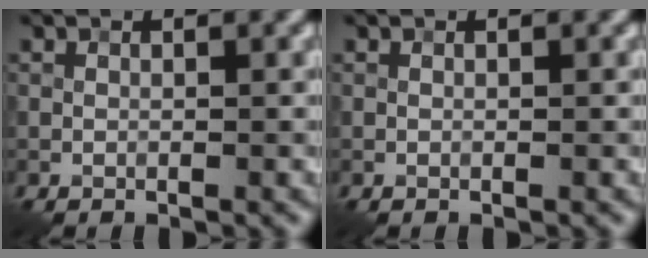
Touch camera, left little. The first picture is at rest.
{"total": 0.0}